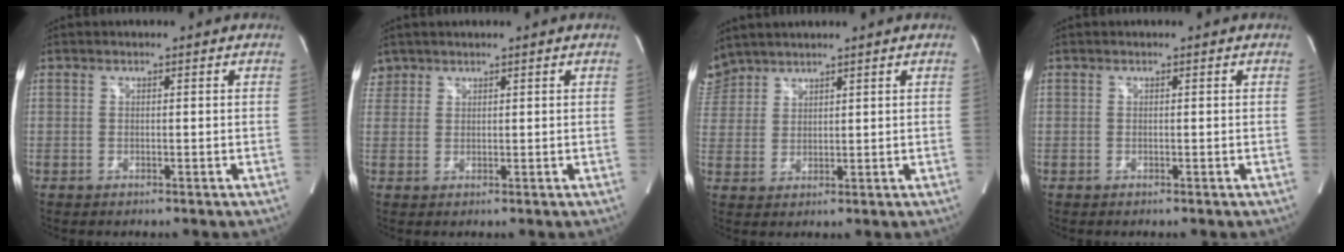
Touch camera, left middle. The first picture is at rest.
{"total": 2.3, "force": [1.8, 1.5, -0.2], "torque": [0.009, 0.013, 0.033]}
{"total": 5.4, "force": [4.9, 2.1, 0.1], "torque": [-0.008, 0.016, 0.107]}
{"total": 0.0}